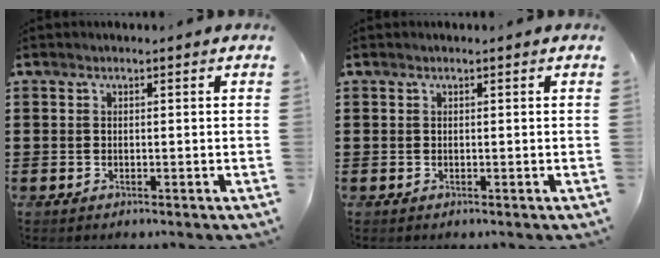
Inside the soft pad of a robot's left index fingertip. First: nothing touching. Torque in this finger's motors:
{"motor_torque": [0.00, 0.00, 0.00, 0.00]}